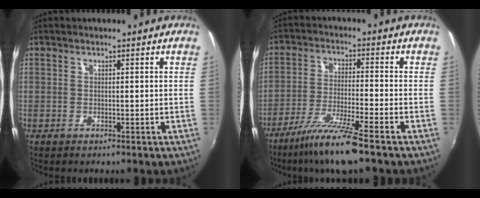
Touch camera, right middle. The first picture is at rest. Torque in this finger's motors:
{"motor_torque": [0.78, -0.74, 0.42, 0.15]}